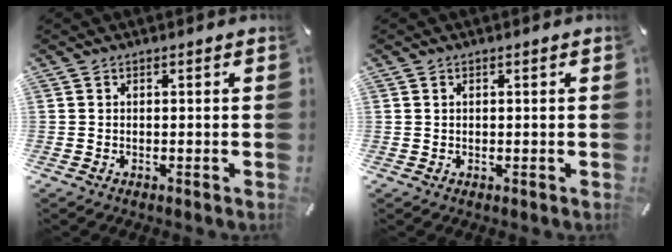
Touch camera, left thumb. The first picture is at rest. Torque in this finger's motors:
{"motor_torque": [0.09, -0.18, 0.07, 0.02, 0.02]}